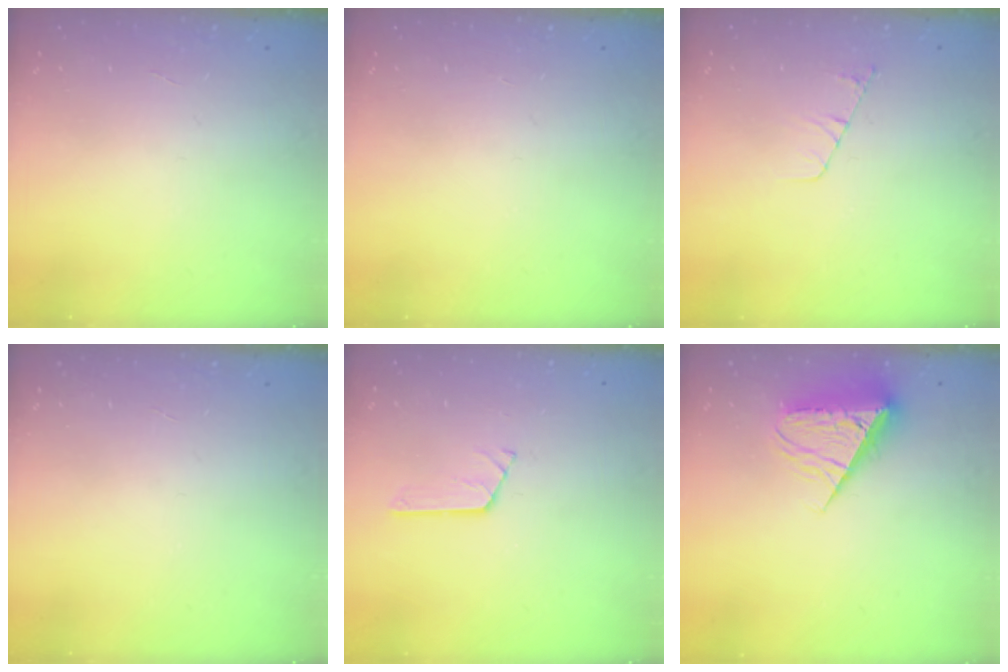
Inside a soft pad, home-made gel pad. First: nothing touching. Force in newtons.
{"total": 0.0}
{"total": 4.2, "press": 4.2, "slide": 0.5}
{"total": 0.0}
{"total": 3.0, "press": 2.9, "slide": 0.4}
{"total": 8.8, "press": 8.7, "slide": 0.9}